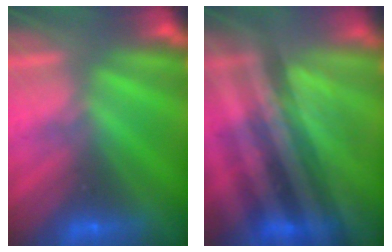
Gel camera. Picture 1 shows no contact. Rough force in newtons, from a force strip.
{"total": 3.7}